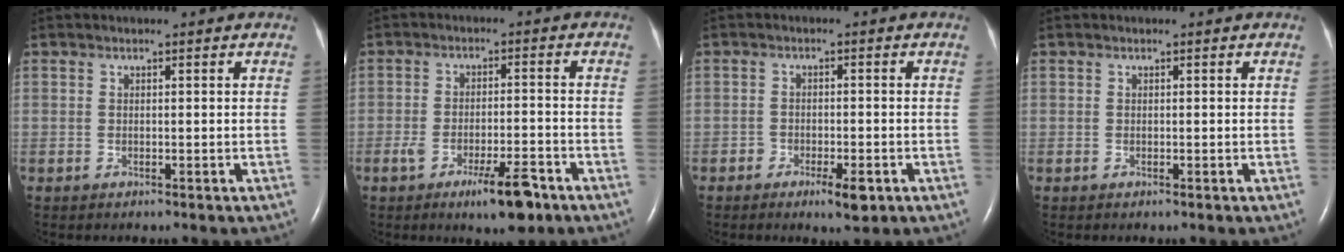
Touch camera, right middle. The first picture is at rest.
{"total": 7.3, "force": [-4.4, 1.5, 5.6], "torque": [-0.094, -0.007, -0.066]}
{"total": 3.8, "force": [-2.1, 1.3, 2.9], "torque": [-0.045, 0.000, -0.029]}
{"total": 0.0}